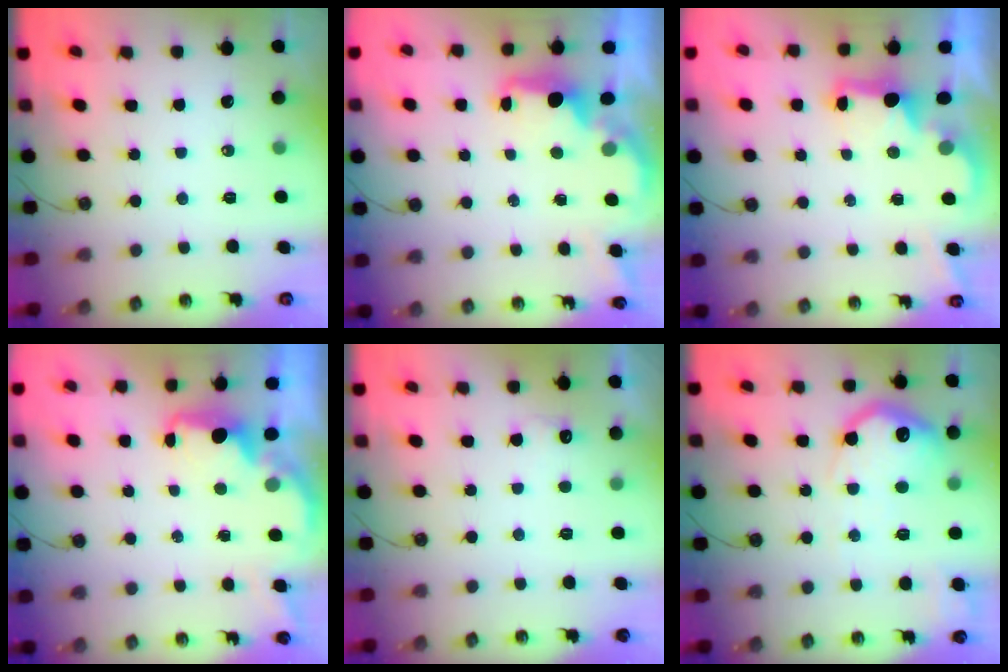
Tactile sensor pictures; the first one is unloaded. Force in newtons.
{"total": 2.2, "press": 2.0, "slide": 0.8}
{"total": 2.4, "press": 2.3, "slide": 0.8}
{"total": 2.2, "press": 2.0, "slide": 0.9}
{"total": 4.3, "press": 4.1, "slide": 1.1}
{"total": 18.3, "press": 18.3, "slide": 1.3}